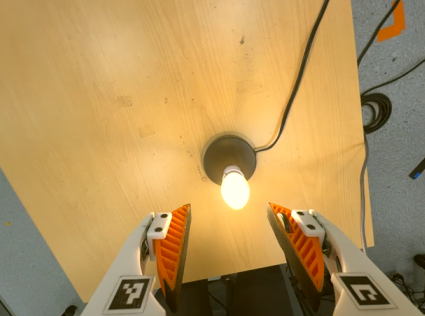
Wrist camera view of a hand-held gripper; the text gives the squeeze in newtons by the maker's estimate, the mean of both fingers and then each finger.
{"total": 0.0}